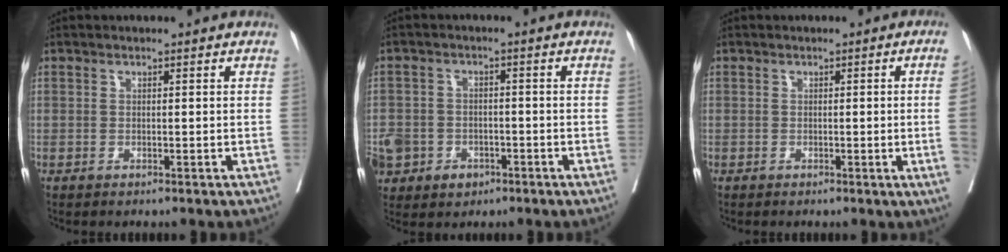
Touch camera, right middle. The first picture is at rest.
{"total": 14.3, "force": [-5.8, 11.8, 5.5], "torque": [-0.161, 0.014, -0.086]}
{"total": 5.0, "force": [-0.6, -1.9, 4.5], "torque": [-0.060, -0.013, -0.005]}